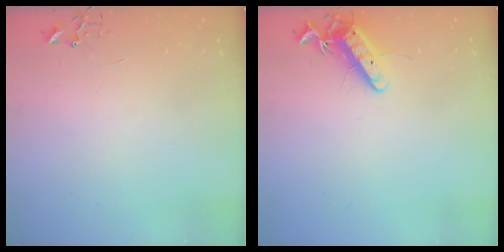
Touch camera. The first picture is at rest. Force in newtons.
{"total": 11.4, "press": 11.4, "slide": 0.9}